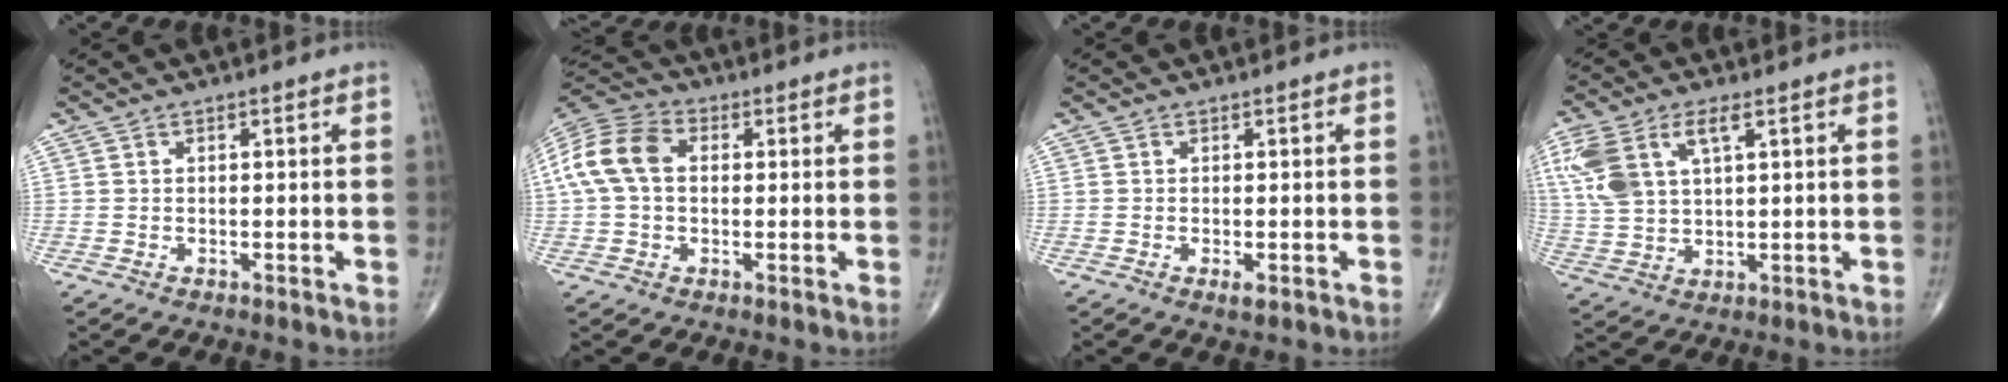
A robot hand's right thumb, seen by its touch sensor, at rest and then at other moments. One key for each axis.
{"total": 12.3, "fx": 1.4, "fy": 8.7, "fz": 8.6, "tx": -0.177, "ty": 0.033, "tz": 0.019}
{"total": 1.4, "fx": -0.5, "fy": 0.5, "fz": 1.2, "tx": -0.022, "ty": -0.004, "tz": -0.008}
{"total": 11.8, "fx": 4.4, "fy": 5.8, "fz": 9.2, "tx": -0.214, "ty": 0.006, "tz": 0.092}